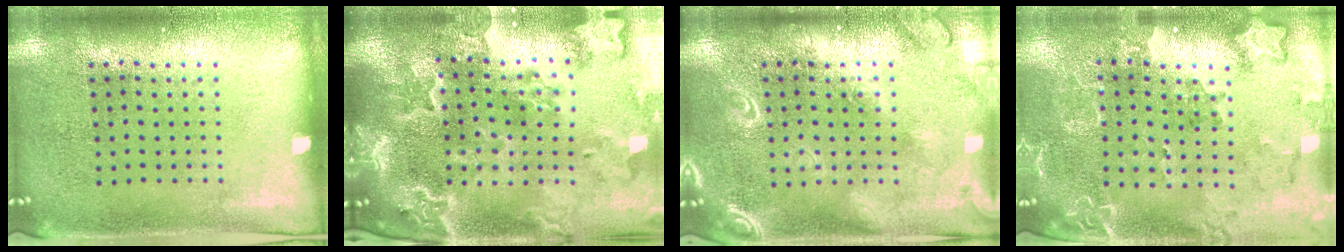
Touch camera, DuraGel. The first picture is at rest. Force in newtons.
{"total": 4.4, "press": 3.6, "slide": 2.5}
{"total": 2.1, "press": 2.1, "slide": 0.2}
{"total": 2.0, "press": 1.9, "slide": 0.7}